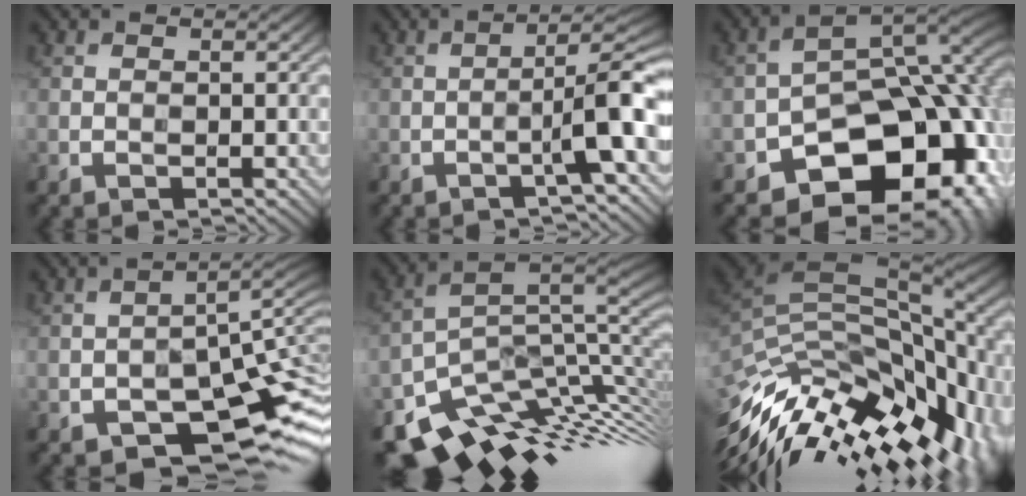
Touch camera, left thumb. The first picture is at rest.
{"total": 7.5, "force": [-2.3, 1.1, 7.0], "torque": [-0.101, 0.027, -0.039]}
{"total": 16.3, "force": [-6.6, 10.1, 10.9], "torque": [-0.123, -0.022, -0.093]}
{"total": 10.3, "force": [-4.8, 4.4, 8.0], "torque": [-0.120, -0.016, -0.075]}
{"total": 12.6, "force": [-4.4, 6.7, 9.7], "torque": [-0.184, -0.023, -0.061]}
{"total": 16.6, "force": [-9.2, 7.3, 11.7], "torque": [-0.230, 0.000, -0.139]}